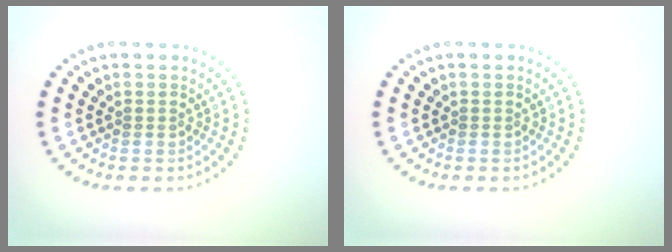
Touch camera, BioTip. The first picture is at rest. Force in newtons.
{"total": 0.0}